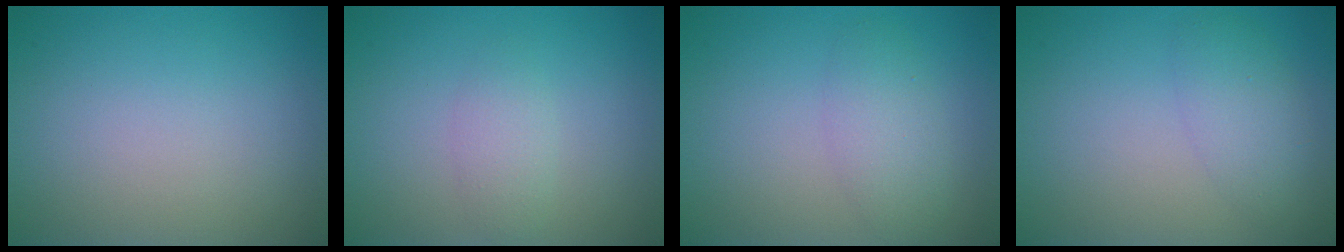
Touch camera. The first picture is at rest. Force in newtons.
{"total": 1.5, "press": 1.5, "slide": 0.0}
{"total": 2.5, "press": 2.5, "slide": 0.1}
{"total": 2.7, "press": 2.7, "slide": 0.1}